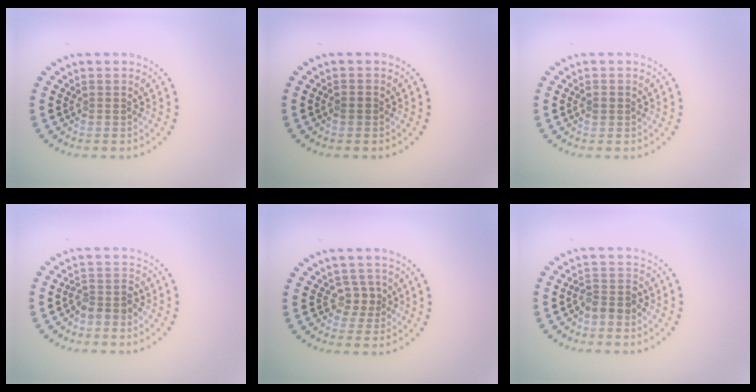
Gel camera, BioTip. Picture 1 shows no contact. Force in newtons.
{"total": 0.9, "press": 0.8, "slide": 0.3}
{"total": 1.1, "press": 1.1, "slide": 0.2}
{"total": 2.3, "press": 1.8, "slide": 1.3}
{"total": 1.6, "press": 1.3, "slide": 1.0}
{"total": 2.2, "press": 1.8, "slide": 1.2}